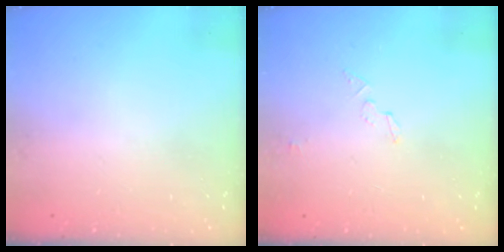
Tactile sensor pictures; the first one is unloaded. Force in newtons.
{"total": 2.9, "press": 2.9, "slide": 0.2}